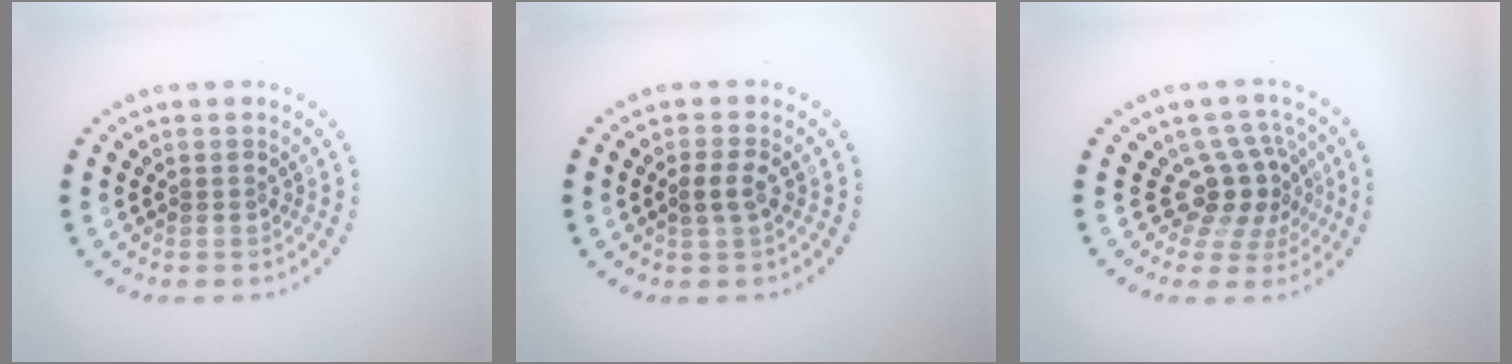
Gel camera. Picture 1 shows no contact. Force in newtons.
{"total": 1.9, "press": 1.8, "slide": 0.5}
{"total": 3.6, "press": 2.7, "slide": 2.5}